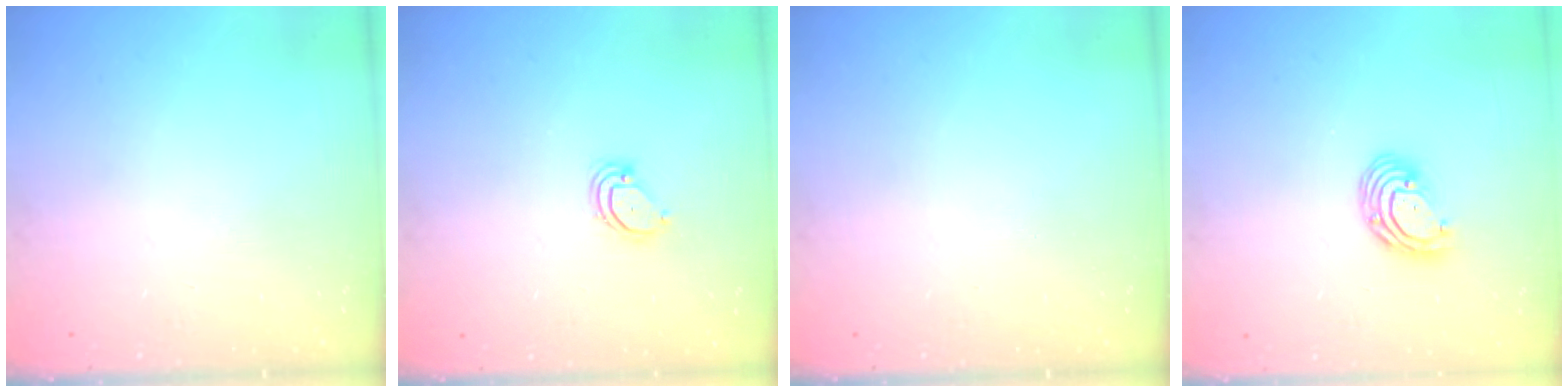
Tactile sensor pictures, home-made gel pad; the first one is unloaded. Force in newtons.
{"total": 3.5, "press": 3.5, "slide": 0.3}
{"total": 0.0}
{"total": 7.2, "press": 7.1, "slide": 1.6}